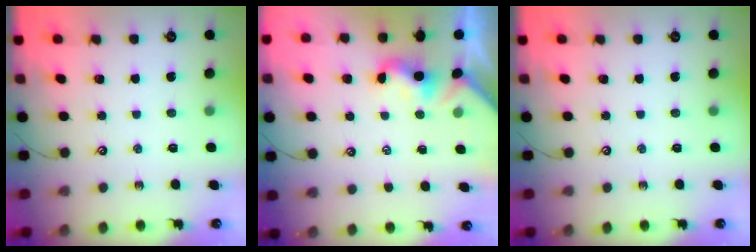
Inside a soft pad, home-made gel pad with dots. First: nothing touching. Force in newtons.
{"total": 1.8, "press": 1.8, "slide": 0.5}
{"total": 0.0}